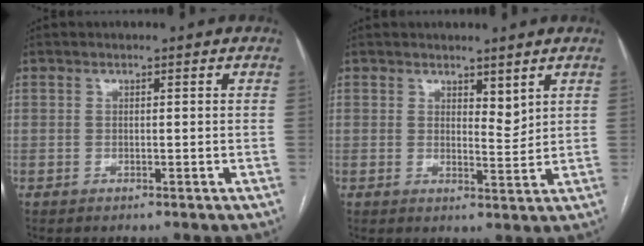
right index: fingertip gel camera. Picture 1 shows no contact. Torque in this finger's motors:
{"motor_torque": [-0.25, 0.43, 0.04, -0.01]}